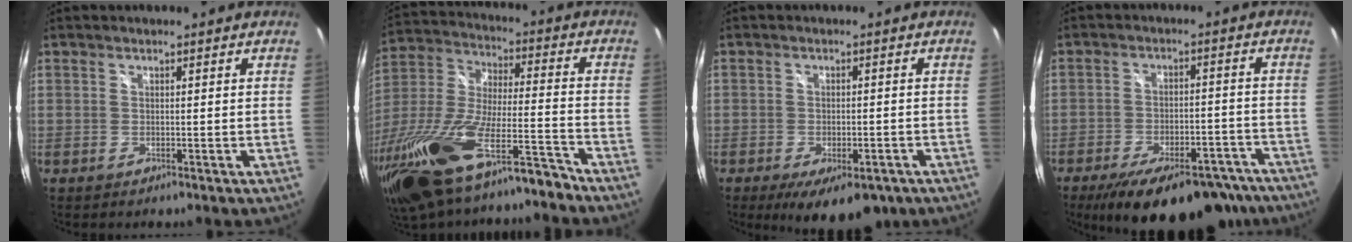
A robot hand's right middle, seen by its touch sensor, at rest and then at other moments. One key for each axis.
{"total": 24.9, "fx": -17.9, "fy": 5.7, "fz": 16.3, "tx": -0.337, "ty": -0.049, "tz": -0.317}
{"total": 10.5, "fx": -6.6, "fy": 4.7, "fz": 6.7, "tx": -0.118, "ty": -0.019, "tz": -0.088}
{"total": 20.8, "fx": -15.8, "fy": 8.1, "fz": 10.9, "tx": -0.186, "ty": -0.012, "tz": -0.203}